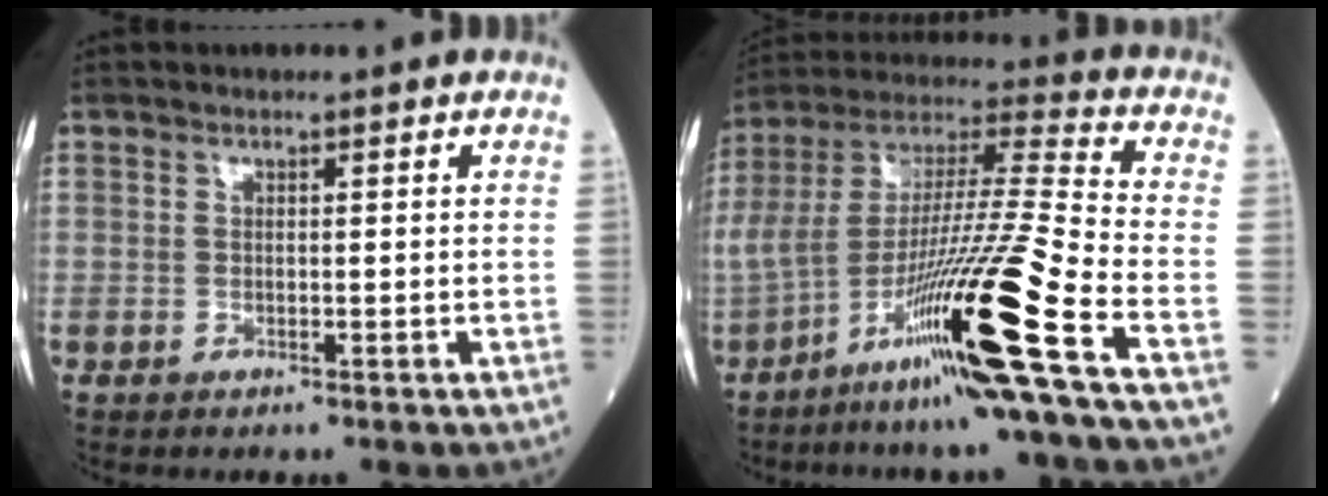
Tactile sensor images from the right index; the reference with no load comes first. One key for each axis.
{"total": 23.5, "fx": -11.4, "fy": -1.5, "fz": 20.5, "tx": -0.396, "ty": -0.039, "tz": -0.212}